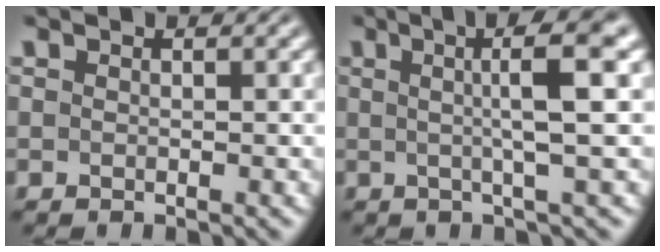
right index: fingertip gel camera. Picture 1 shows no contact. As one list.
[{"total": 5.4, "force": [1.6, -0.6, 5.1], "torque": [-0.068, 0.016, 0.022]}]